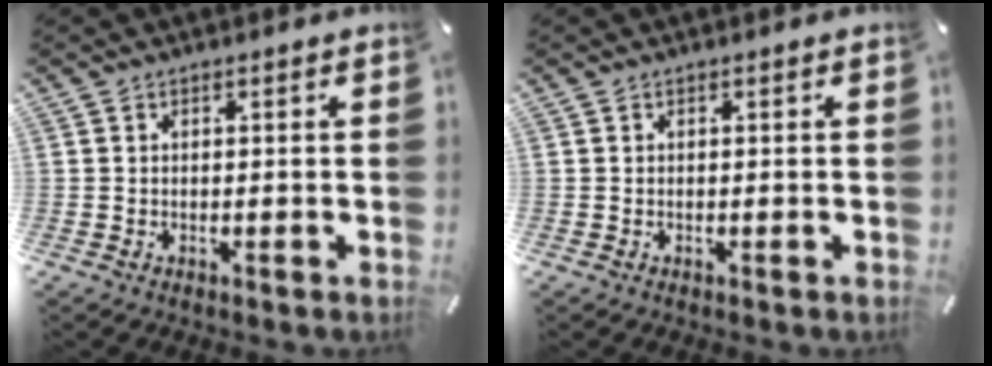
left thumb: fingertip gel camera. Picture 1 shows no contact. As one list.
[{"total": 0.0}]